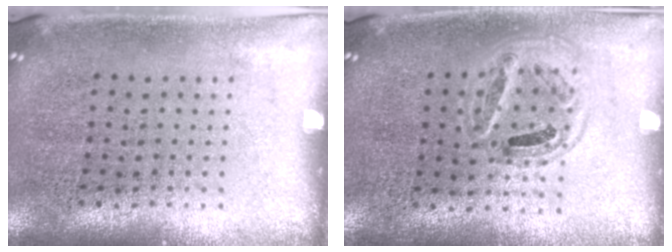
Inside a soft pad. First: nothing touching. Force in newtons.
{"total": 1.0, "press": 0.9, "slide": 0.4}